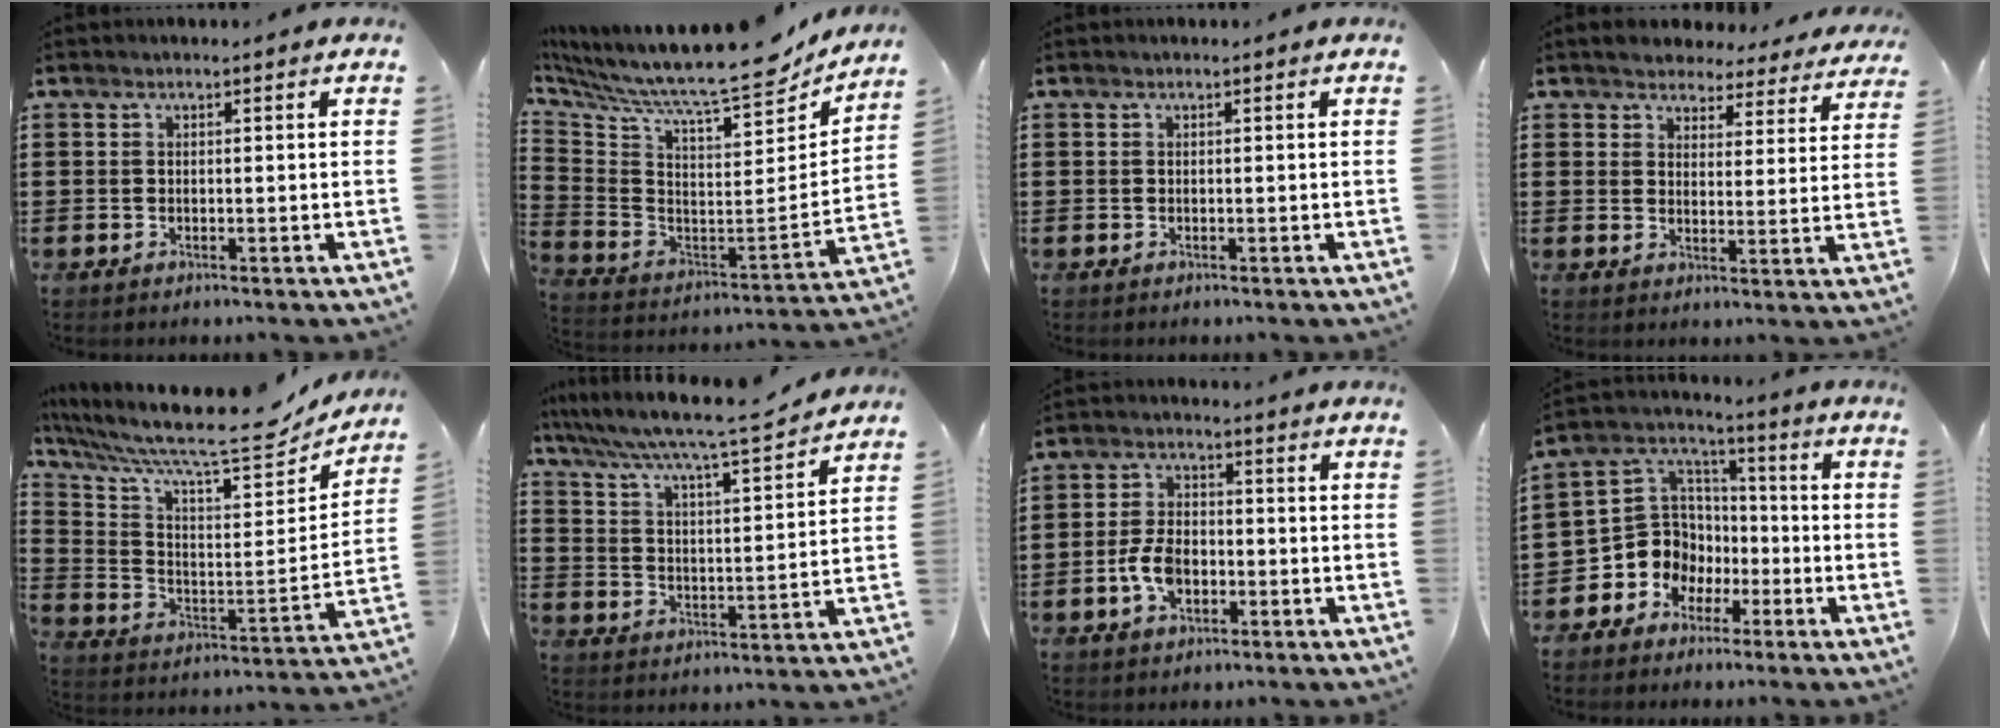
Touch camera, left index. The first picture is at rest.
{"total": 9.9, "force": [8.6, 0.7, 4.8], "torque": [-0.113, -0.083, 0.132]}
{"total": 0.0}
{"total": 3.9, "force": [3.8, 0.9, 0.0], "torque": [-0.015, -0.022, 0.063]}
{"total": 9.1, "force": [7.8, 1.0, 4.6], "torque": [-0.110, -0.070, 0.121]}
{"total": 6.2, "force": [5.5, -0.3, 2.7], "torque": [-0.078, -0.042, 0.086]}
{"total": 6.0, "force": [-1.9, 3.6, 4.4], "torque": [-0.112, 0.000, -0.042]}
{"total": 9.2, "force": [-3.0, 8.4, 2.0], "torque": [-0.089, 0.002, -0.057]}